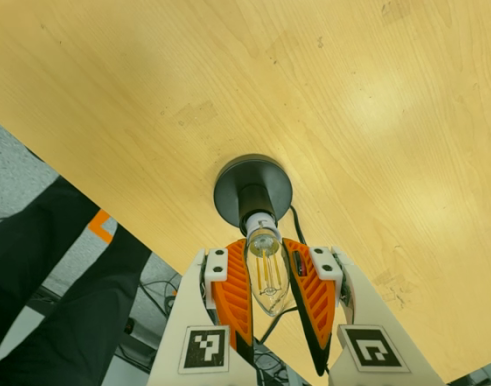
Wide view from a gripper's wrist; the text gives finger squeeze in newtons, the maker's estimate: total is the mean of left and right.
{"total": 13.7, "left": 13.3, "right": 14.1}